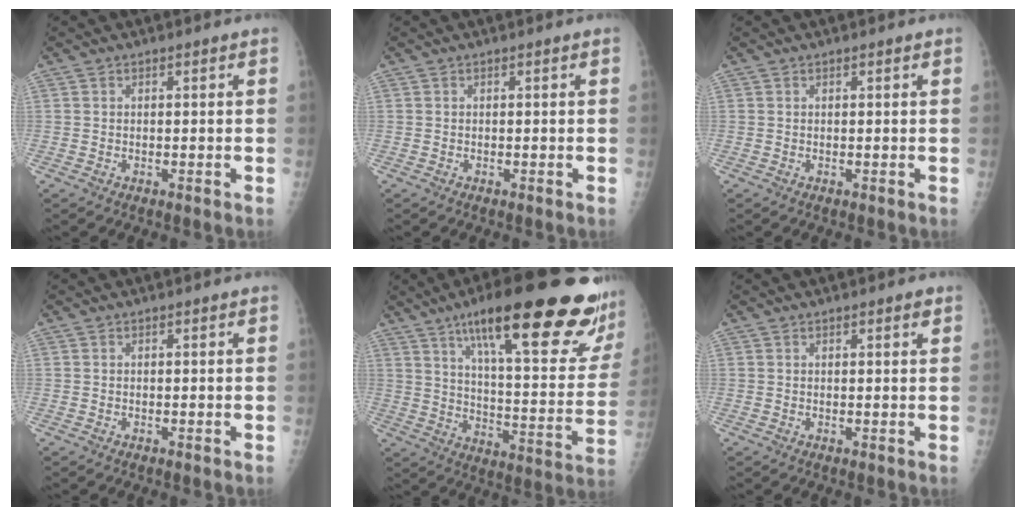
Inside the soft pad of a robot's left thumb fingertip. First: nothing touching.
{"total": 0.0}
{"total": 0.0}
{"total": 0.0}
{"total": 31.2, "force": [19.7, 6.6, 23.3], "torque": [-0.285, -0.054, 0.288]}
{"total": 1.5, "force": [1.0, 0.4, 1.1], "torque": [-0.013, -0.003, 0.012]}